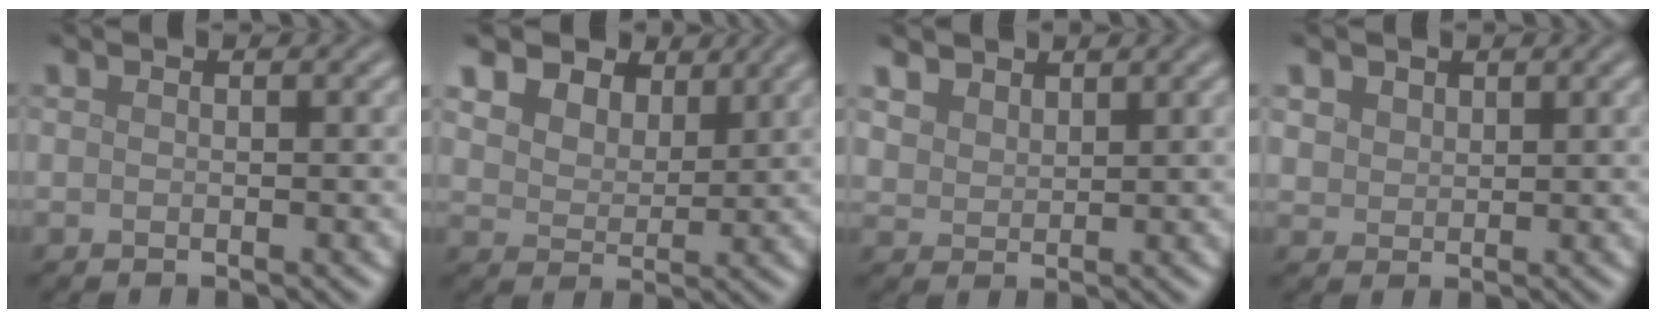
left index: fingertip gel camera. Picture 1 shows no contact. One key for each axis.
{"total": 7.8, "fx": 5.4, "fy": 4.7, "fz": 3.1, "tx": -0.087, "ty": 0.010, "tz": 0.092}
{"total": 2.6, "fx": 2.1, "fy": 1.5, "fz": 0.6, "tx": -0.028, "ty": -0.006, "tz": 0.049}
{"total": 2.0, "fx": 1.3, "fy": 1.4, "fz": 0.6, "tx": -0.020, "ty": -0.003, "tz": 0.029}